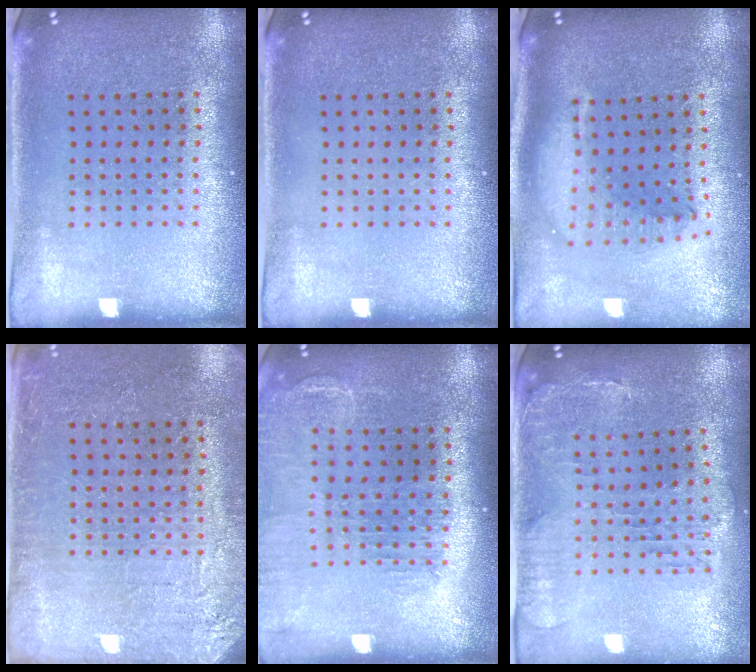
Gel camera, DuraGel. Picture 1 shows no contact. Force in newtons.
{"total": 0.0}
{"total": 2.2, "press": 1.7, "slide": 1.3}
{"total": 2.8, "press": 2.7, "slide": 0.7}
{"total": 1.5, "press": 1.4, "slide": 0.3}
{"total": 0.7, "press": 0.6, "slide": 0.2}